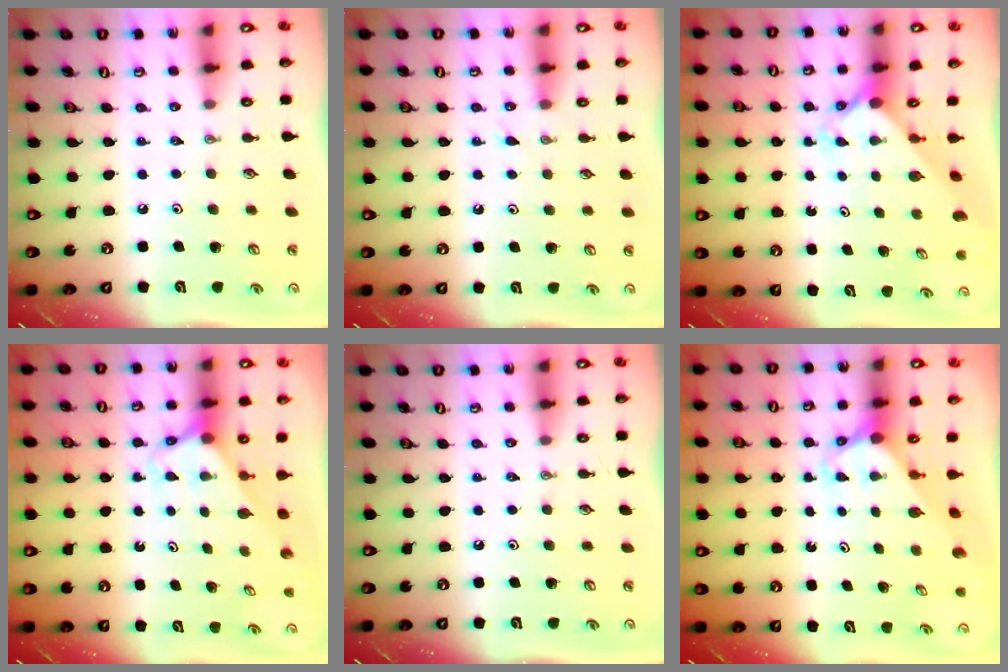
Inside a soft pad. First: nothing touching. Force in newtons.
{"total": 2.9, "press": 2.8, "slide": 0.4}
{"total": 2.5, "press": 2.5, "slide": 0.3}
{"total": 2.7, "press": 2.7, "slide": 0.2}
{"total": 0.0}
{"total": 3.2, "press": 3.2, "slide": 0.2}